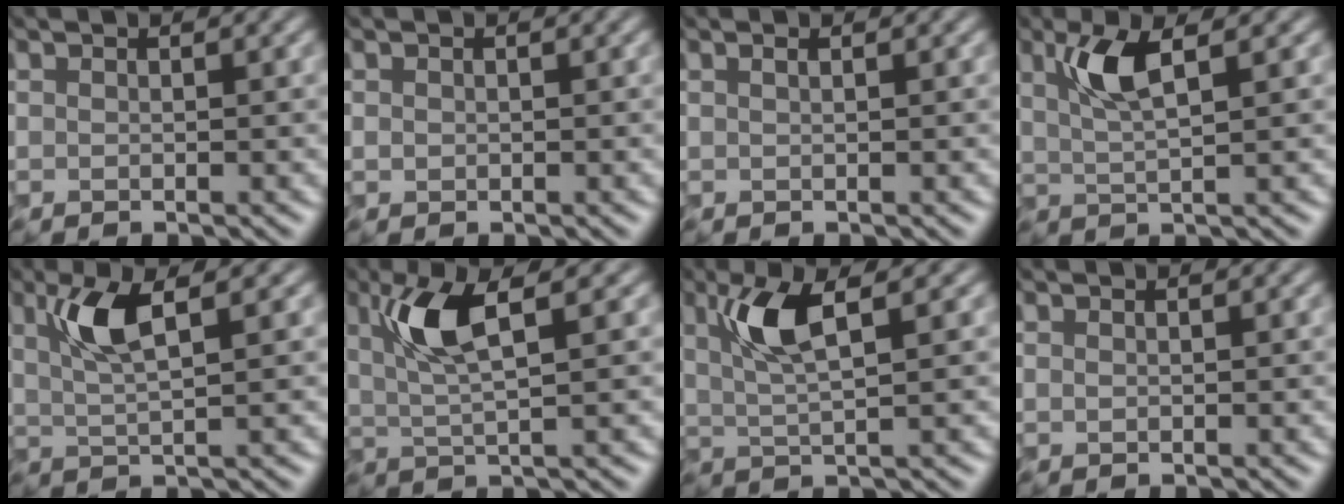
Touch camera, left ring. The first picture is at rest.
{"total": 0.5, "force": [-0.3, -0.2, -0.3], "torque": [-0.006, 0.002, 0.008]}
{"total": 1.0, "force": [0.3, 0.5, 0.8], "torque": [-0.002, 0.007, -0.010]}
{"total": 3.0, "force": [0.6, 0.5, 2.9], "torque": [-0.071, 0.001, 0.024]}
{"total": 3.3, "force": [0.6, 0.5, 3.2], "torque": [-0.079, 0.000, 0.025]}
{"total": 4.1, "force": [0.8, 0.7, 4.0], "torque": [-0.094, 0.001, 0.027]}
{"total": 3.7, "force": [0.7, 0.6, 3.5], "torque": [-0.087, 0.000, 0.025]}
{"total": 0.0}